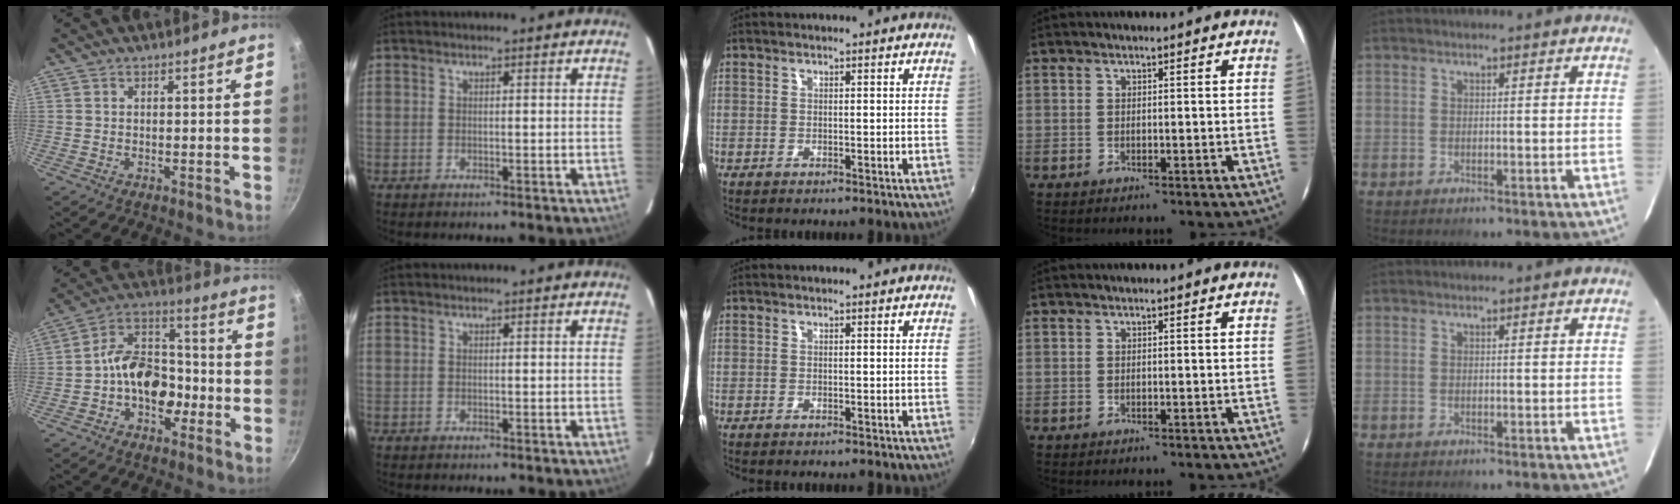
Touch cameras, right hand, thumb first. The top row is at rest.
{"thumb": {"total": 12.8, "force": [-3.3, 8.9, 8.6], "torque": [-0.094, 0.053, -0.070]}}